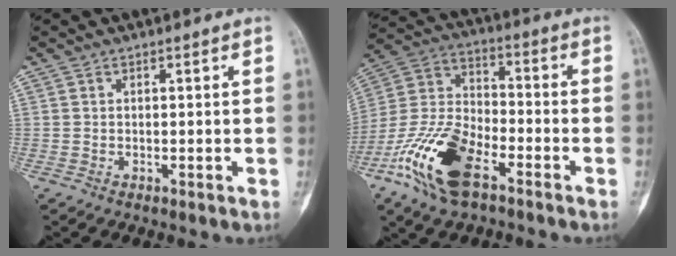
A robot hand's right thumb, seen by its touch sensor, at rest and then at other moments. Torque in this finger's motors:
{"motor_torque": [1.59, 1.49, 0.38, -0.38, 0.13]}